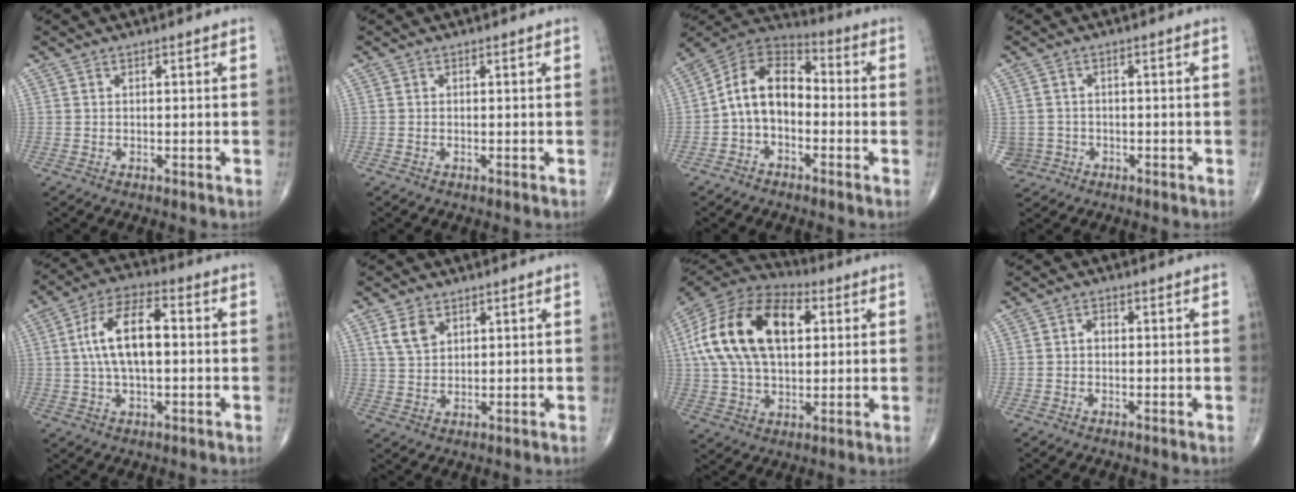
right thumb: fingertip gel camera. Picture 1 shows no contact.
{"total": 0.0}
{"total": 11.6, "force": [-1.9, 7.8, 8.4], "torque": [-0.124, 0.048, -0.050]}
{"total": 3.6, "force": [-1.0, 3.5, 0.1], "torque": [0.009, 0.011, -0.015]}
{"total": 12.4, "force": [0.9, 5.8, 10.9], "torque": [-0.201, 0.026, 0.011]}
{"total": 4.8, "force": [2.5, 3.0, 2.7], "torque": [-0.040, -0.009, 0.054]}
{"total": 23.9, "force": [5.3, 13.9, 18.7], "torque": [-0.349, 0.018, 0.084]}
{"total": 1.4, "force": [-0.2, 1.0, 0.9], "torque": [-0.009, 0.005, -0.008]}